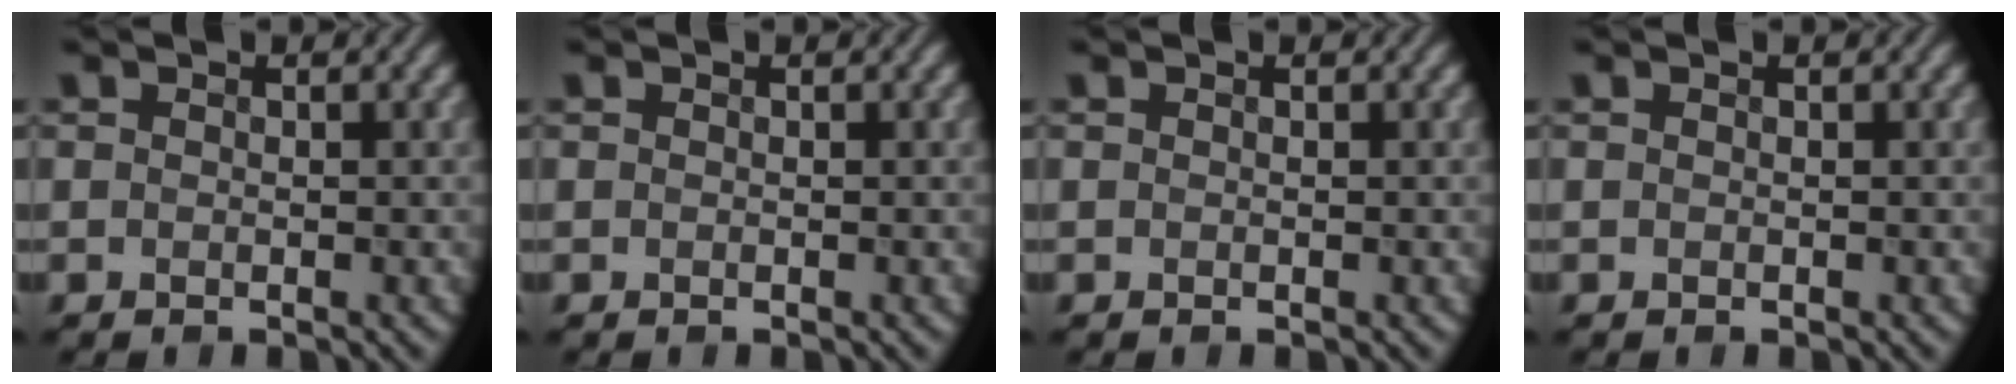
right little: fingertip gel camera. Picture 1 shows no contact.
{"total": 0.0}
{"total": 0.0}
{"total": 0.0}